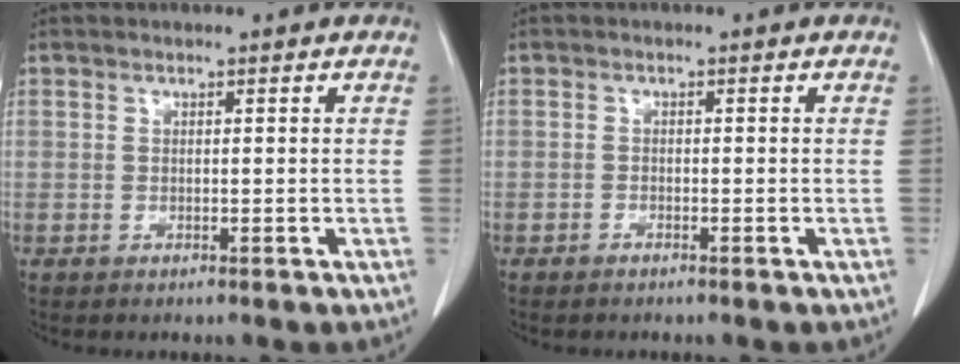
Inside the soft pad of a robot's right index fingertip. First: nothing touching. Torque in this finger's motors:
{"motor_torque": [-0.04, 0.08, 0.09, 0.01]}